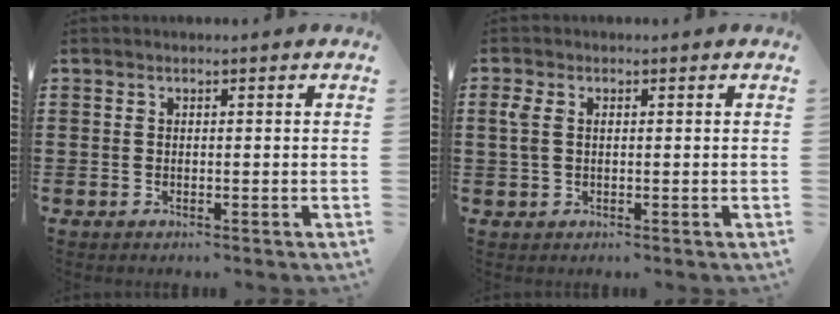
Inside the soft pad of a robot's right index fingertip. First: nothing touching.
{"total": 2.3, "force": [0.4, 1.4, 1.7], "torque": [-0.039, 0.007, 0.006]}